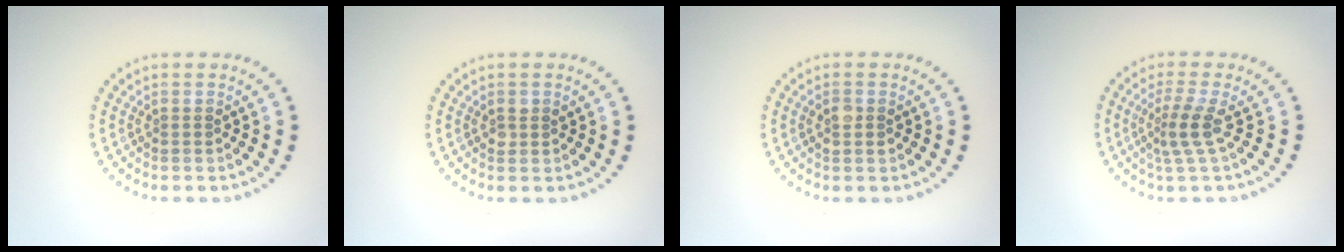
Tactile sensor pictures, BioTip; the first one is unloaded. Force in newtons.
{"total": 1.0, "press": 0.9, "slide": 0.3}
{"total": 1.1, "press": 1.1, "slide": 0.1}
{"total": 2.5, "press": 1.8, "slide": 1.8}